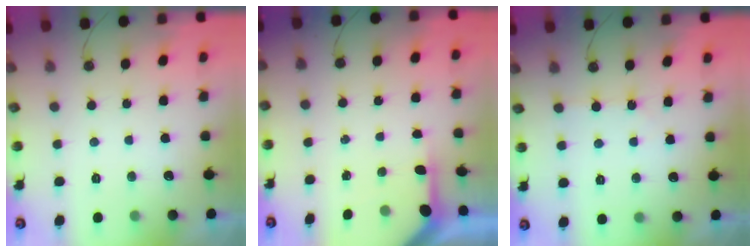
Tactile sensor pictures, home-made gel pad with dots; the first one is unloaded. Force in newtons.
{"total": 3.8, "press": 3.8, "slide": 0.3}
{"total": 2.2, "press": 2.2, "slide": 0.4}